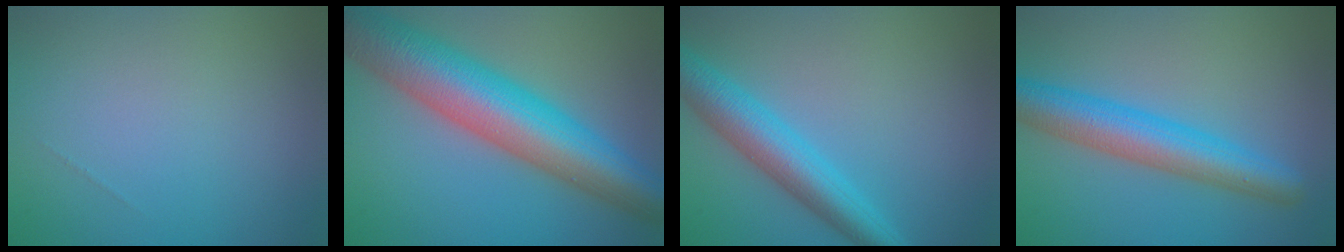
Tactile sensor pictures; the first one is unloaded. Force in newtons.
{"total": 11.9, "press": 11.9, "slide": 0.1}
{"total": 5.5, "press": 5.5, "slide": 0.1}
{"total": 6.1, "press": 6.1, "slide": 0.1}